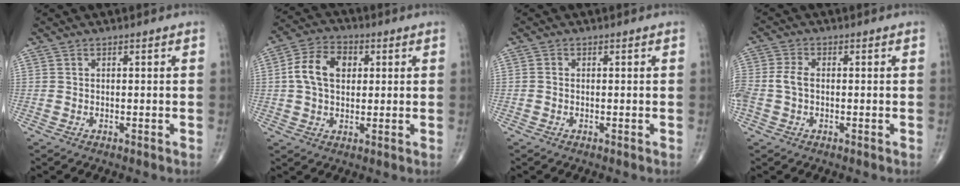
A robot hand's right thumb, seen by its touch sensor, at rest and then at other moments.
{"total": 9.6, "force": [1.5, 6.6, 6.8], "torque": [-0.116, 0.016, 0.022]}
{"total": 0.6, "force": [-0.2, 0.5, 0.4], "torque": [-0.005, 0.001, -0.006]}
{"total": 5.0, "force": [-0.5, 3.3, 3.7], "torque": [-0.096, 0.013, -0.014]}